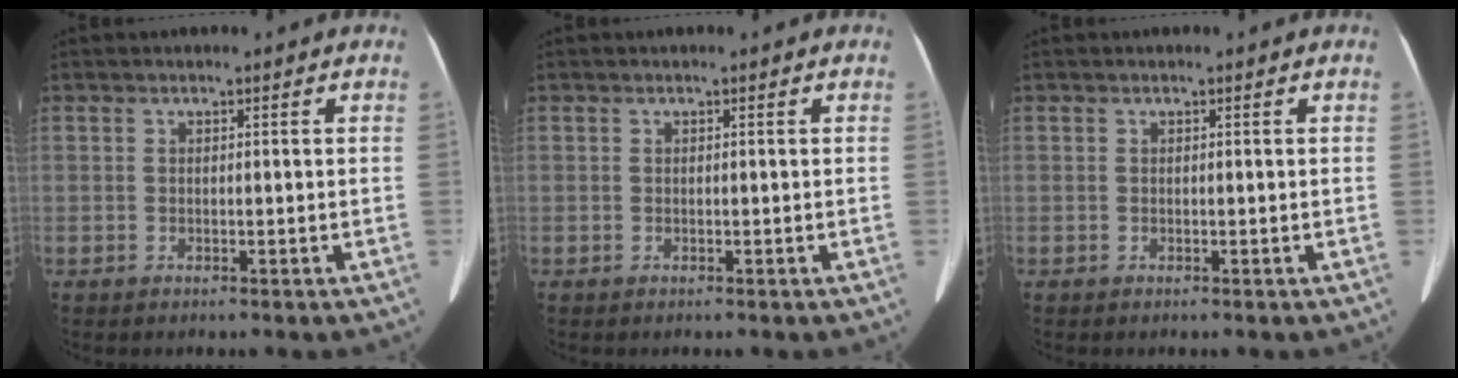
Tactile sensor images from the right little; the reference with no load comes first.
{"total": 0.0}
{"total": 0.0}